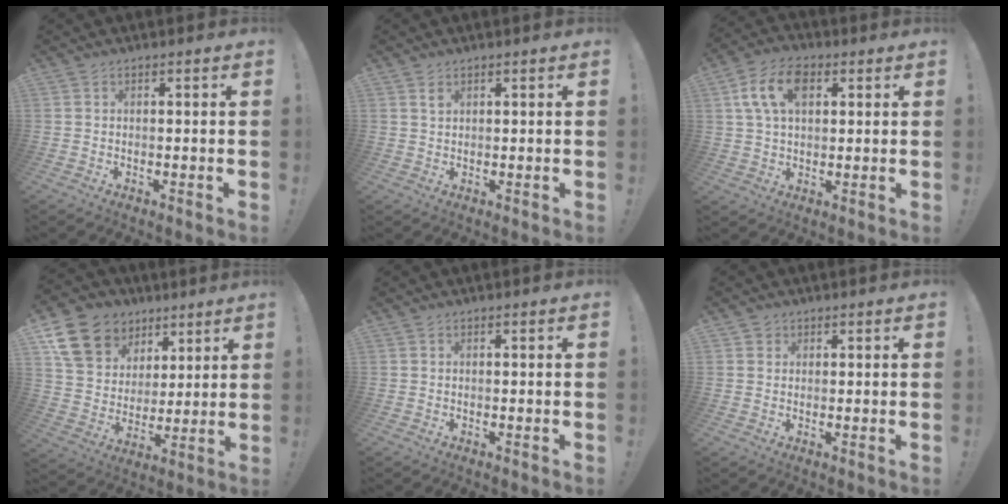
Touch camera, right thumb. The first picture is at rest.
{"total": 1.3, "force": [0.8, 0.7, 0.7], "torque": [-0.008, -0.004, 0.014]}
{"total": 12.0, "force": [4.0, 7.6, 8.4], "torque": [-0.155, 0.006, 0.073]}
{"total": 16.0, "force": [9.0, 12.1, 5.5], "torque": [-0.094, -0.043, 0.190]}
{"total": 0.0}
{"total": 1.5, "force": [0.8, 1.2, 0.1], "torque": [0.003, -0.002, 0.013]}